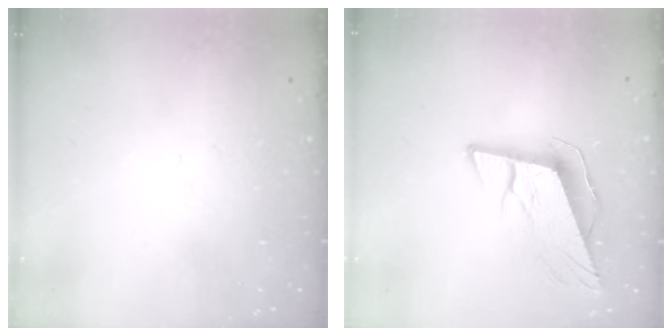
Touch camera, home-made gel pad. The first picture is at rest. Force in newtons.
{"total": 10.7, "press": 10.2, "slide": 3.3}